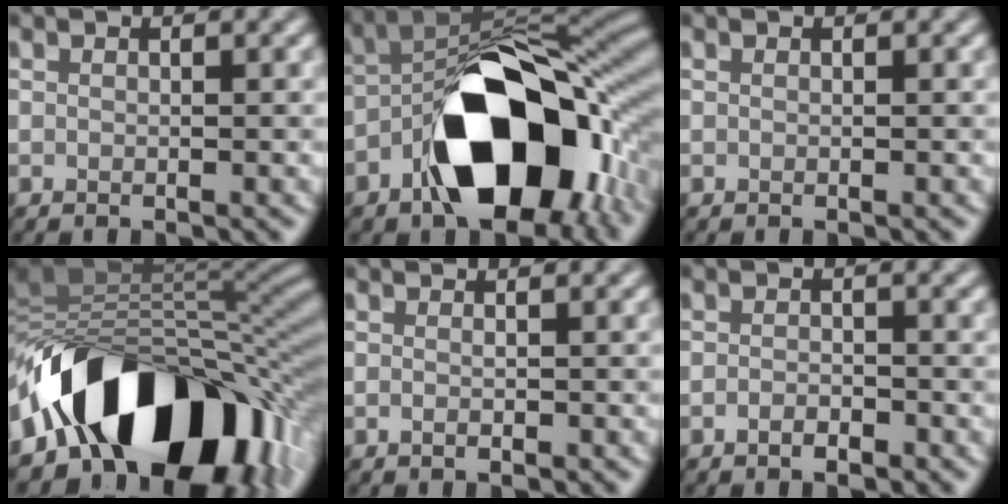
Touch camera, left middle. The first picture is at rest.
{"total": 14.8, "force": [-5.6, 8.1, 11.0], "torque": [-0.139, 0.002, -0.096]}
{"total": 0.0}
{"total": 14.9, "force": [-5.4, 9.0, 10.5], "torque": [-0.140, 0.013, -0.091]}
{"total": 1.3, "force": [0.3, 0.4, 1.1], "torque": [-0.018, -0.002, -0.002]}
{"total": 1.2, "force": [-0.7, 0.5, 0.9], "torque": [-0.016, 0.000, -0.013]}